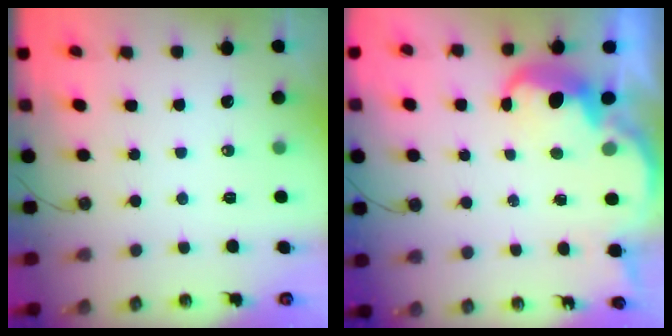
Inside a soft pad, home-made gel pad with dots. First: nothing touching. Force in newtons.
{"total": 5.0, "press": 5.0, "slide": 0.7}